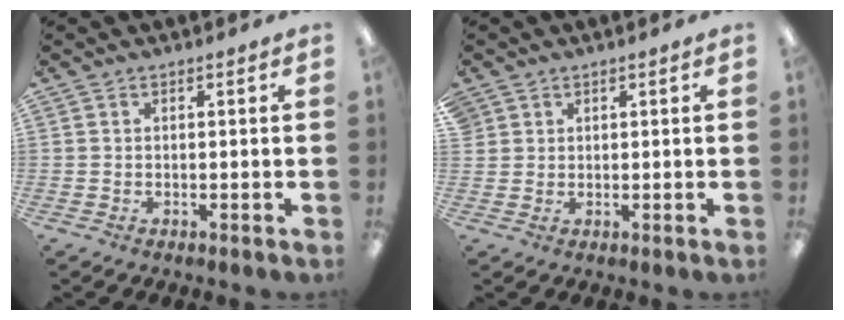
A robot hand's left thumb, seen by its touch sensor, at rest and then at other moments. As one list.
[{"total": 1.9, "force": [1.2, 1.4, 0.1], "torque": [-0.005, 0.001, 0.024]}]